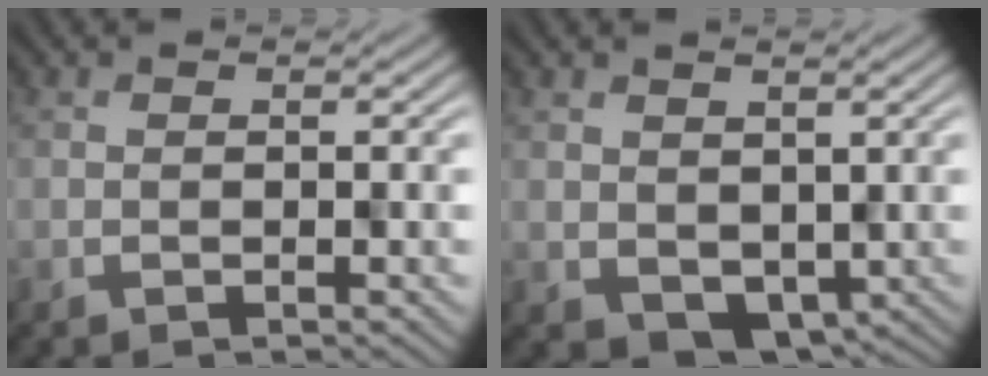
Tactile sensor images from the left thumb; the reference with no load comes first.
{"total": 4.6, "force": [-0.7, 3.6, 2.7], "torque": [-0.043, -0.026, 0.008]}